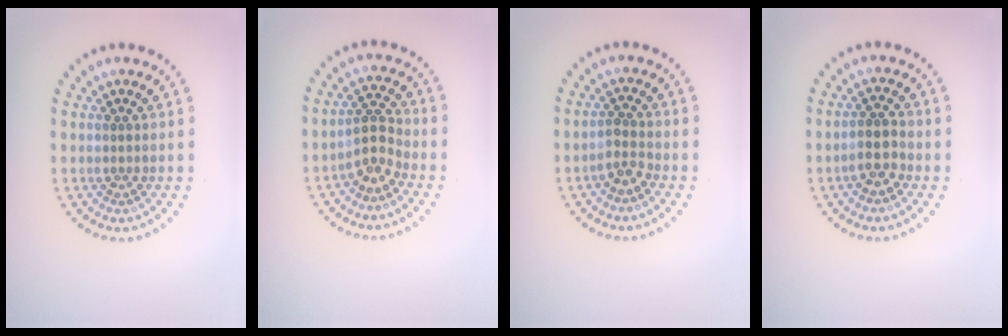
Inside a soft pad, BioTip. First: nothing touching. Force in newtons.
{"total": 2.3, "press": 1.8, "slide": 1.4}
{"total": 1.8, "press": 1.4, "slide": 1.2}
{"total": 2.3, "press": 2.1, "slide": 1.1}